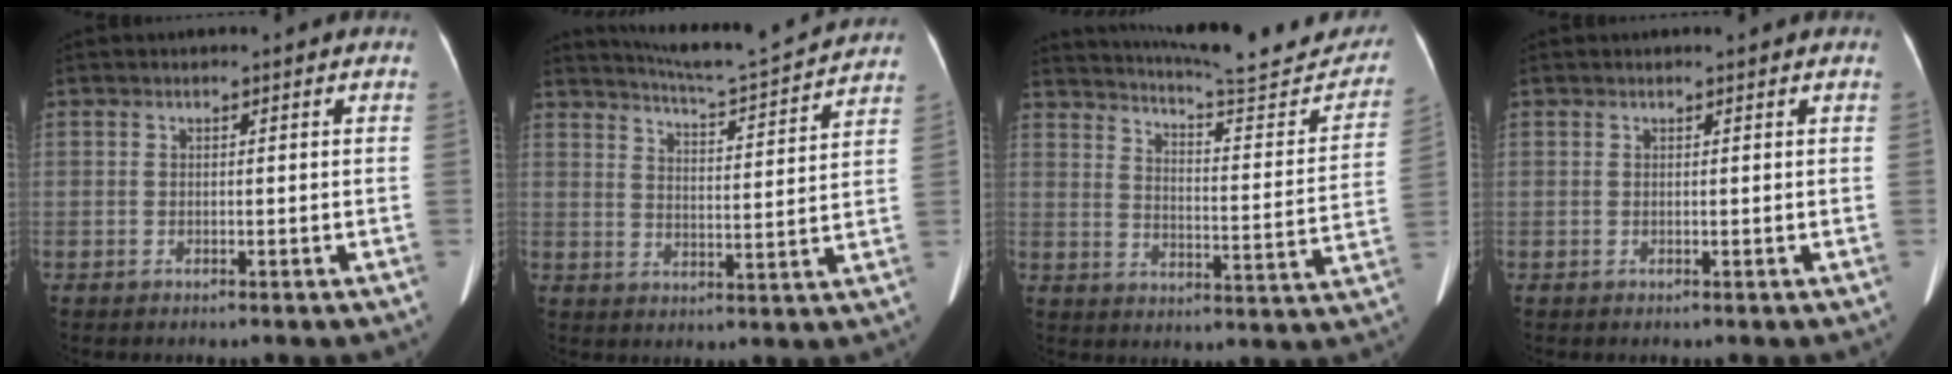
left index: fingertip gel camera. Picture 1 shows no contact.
{"total": 14.0, "force": [13.5, -0.5, 3.9], "torque": [-0.076, -0.013, 0.184]}
{"total": 22.5, "force": [20.8, 2.7, 8.3], "torque": [-0.117, -0.055, 0.260]}
{"total": 1.2, "force": [1.1, 0.1, 0.4], "torque": [-0.007, 0.008, 0.015]}